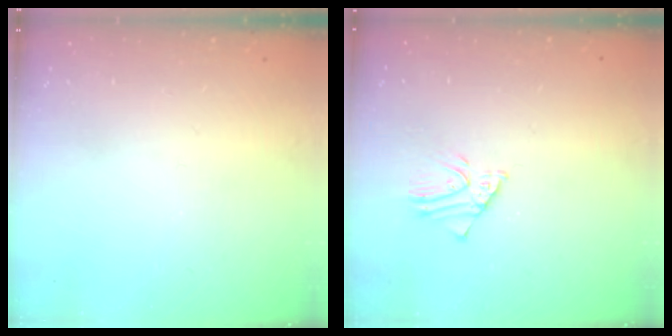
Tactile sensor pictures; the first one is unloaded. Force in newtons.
{"total": 1.5, "press": 1.5, "slide": 0.1}